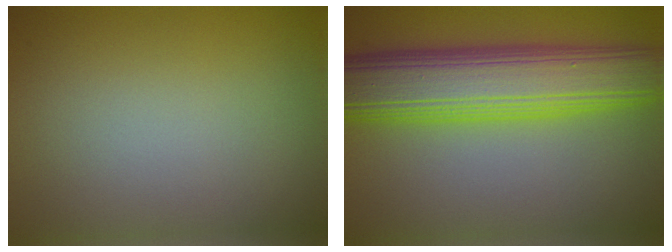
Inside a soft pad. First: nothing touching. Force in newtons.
{"total": 10.3, "press": 10.3, "slide": 0.2}